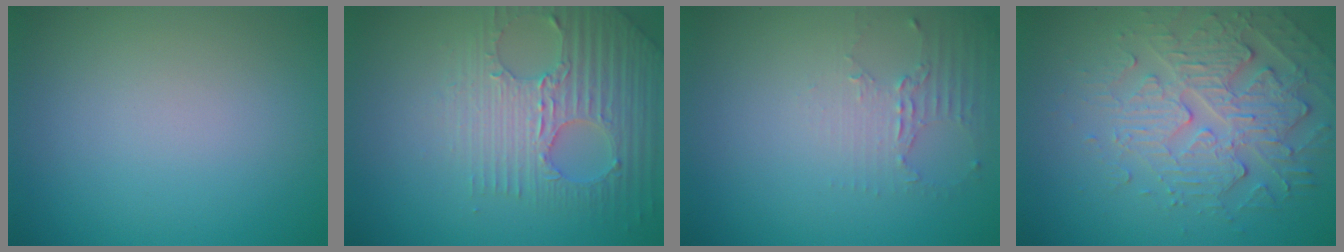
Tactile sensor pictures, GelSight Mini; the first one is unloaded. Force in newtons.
{"total": 3.9, "press": 3.7, "slide": 0.9}
{"total": 2.2, "press": 1.6, "slide": 1.5}
{"total": 4.7, "press": 4.2, "slide": 2.2}